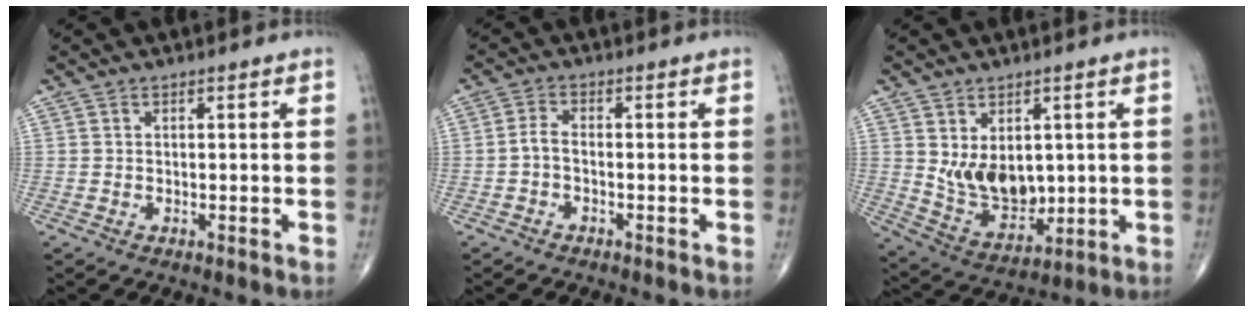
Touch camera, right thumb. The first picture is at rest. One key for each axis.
{"total": 2.3, "fx": -0.8, "fy": 1.2, "fz": 1.8, "tx": -0.037, "ty": 0.012, "tz": -0.022}
{"total": 10.2, "fx": 1.6, "fy": 6.9, "fz": 7.4, "tx": -0.091, "ty": -0.023, "tz": 0.051}